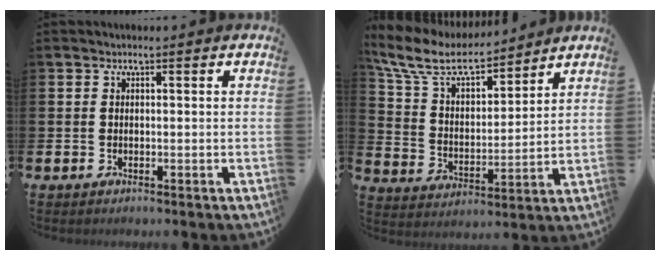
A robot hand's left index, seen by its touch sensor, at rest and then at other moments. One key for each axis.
{"total": 8.4, "fx": 7.5, "fy": 2.5, "fz": 2.9, "tx": -0.094, "ty": -0.047, "tz": 0.133}